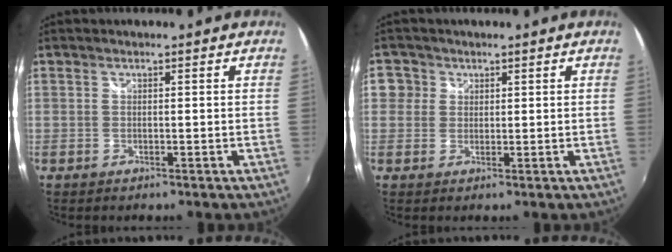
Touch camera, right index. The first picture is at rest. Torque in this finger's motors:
{"motor_torque": [0.00, 0.00, 0.01, 0.00]}